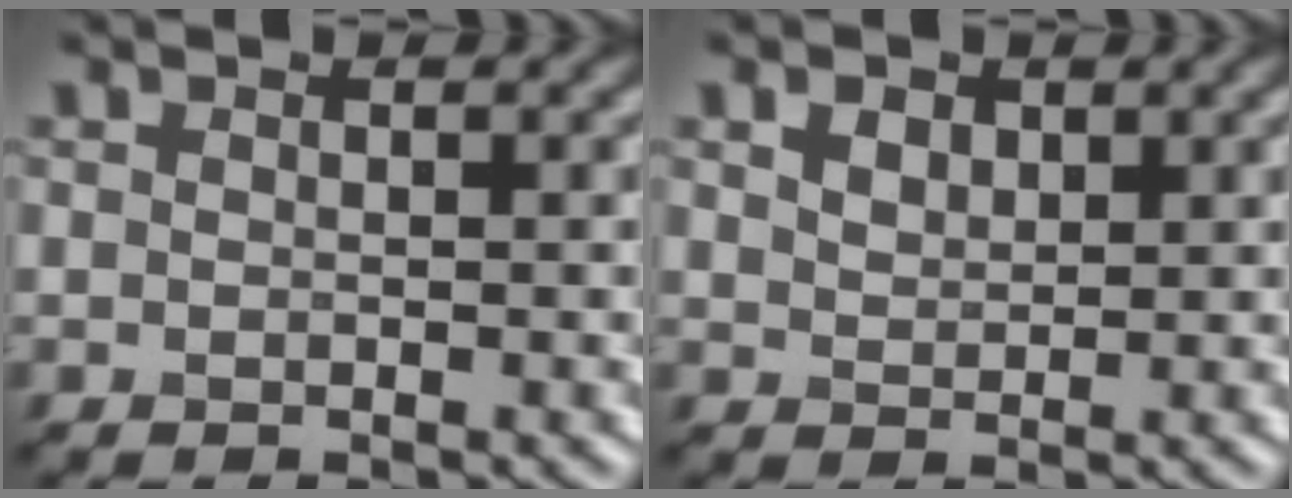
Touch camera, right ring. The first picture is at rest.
{"total": 2.0, "force": [1.1, 1.3, 0.9], "torque": [-0.018, -0.001, 0.018]}